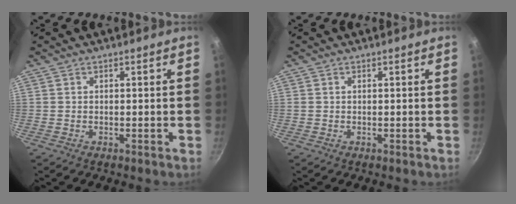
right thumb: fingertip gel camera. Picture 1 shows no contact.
{"total": 0.0}